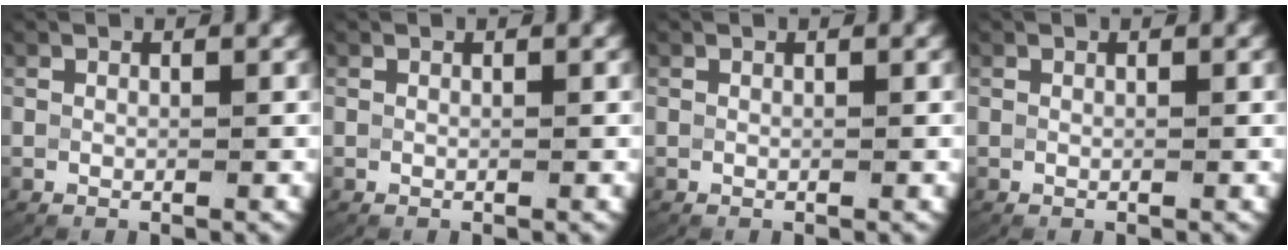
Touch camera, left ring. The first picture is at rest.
{"total": 0.0}
{"total": 0.0}
{"total": 0.0}